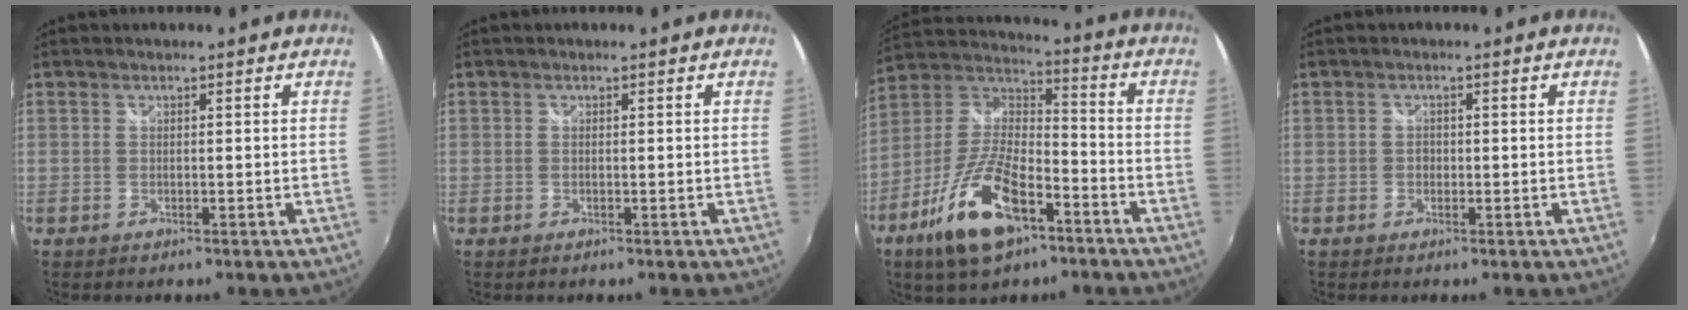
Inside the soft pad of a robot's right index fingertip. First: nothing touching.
{"total": 0.0}
{"total": 18.2, "force": [-9.3, 7.8, 13.6], "torque": [-0.285, -0.020, -0.170]}
{"total": 1.2, "force": [-0.3, 1.1, 0.3], "torque": [-0.003, 0.000, -0.005]}